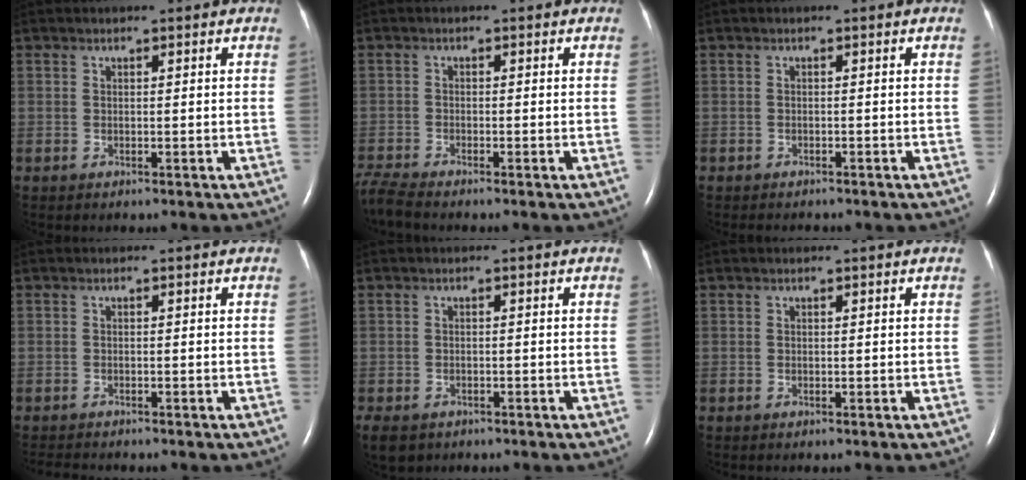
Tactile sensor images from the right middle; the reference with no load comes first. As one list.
[{"total": 3.3, "force": [-3.2, -0.6, 0.8], "torque": [-0.029, -0.019, -0.066]}, {"total": 2.6, "force": [-2.3, 1.0, 0.9], "torque": [-0.015, -0.004, -0.024]}, {"total": 2.5, "force": [-2.4, 0.3, 0.7], "torque": [-0.012, -0.008, -0.036]}, {"total": 7.7, "force": [-4.6, 5.3, 3.1], "torque": [-0.078, -0.011, -0.065]}, {"total": 0.0}]